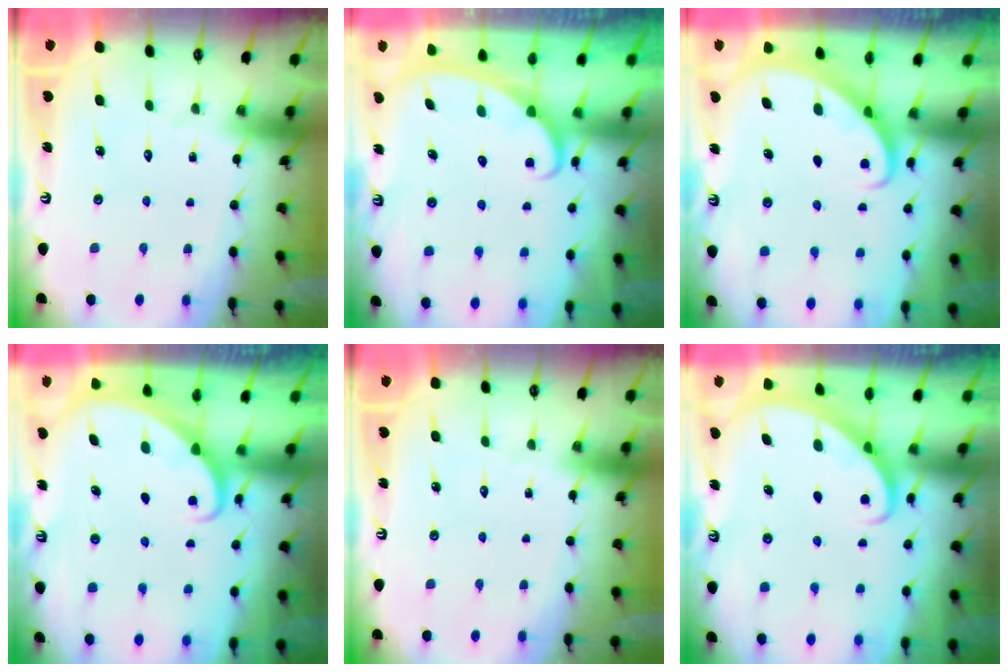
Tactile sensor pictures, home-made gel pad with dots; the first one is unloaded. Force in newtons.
{"total": 2.4, "press": 2.4, "slide": 0.4}
{"total": 2.7, "press": 2.7, "slide": 0.2}
{"total": 1.9, "press": 1.9, "slide": 0.1}
{"total": 0.0}
{"total": 2.9, "press": 2.9, "slide": 0.2}